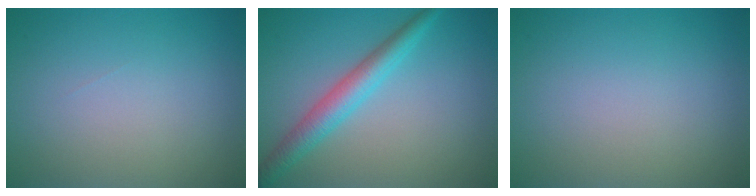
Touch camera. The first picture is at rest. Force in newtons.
{"total": 3.7, "press": 3.7, "slide": 0.1}
{"total": 0.0}